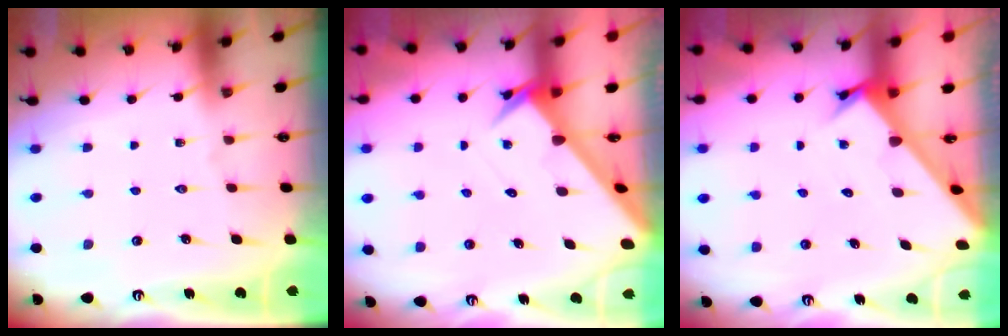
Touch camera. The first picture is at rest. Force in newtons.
{"total": 3.0, "press": 3.0, "slide": 0.2}
{"total": 2.4, "press": 2.4, "slide": 0.2}